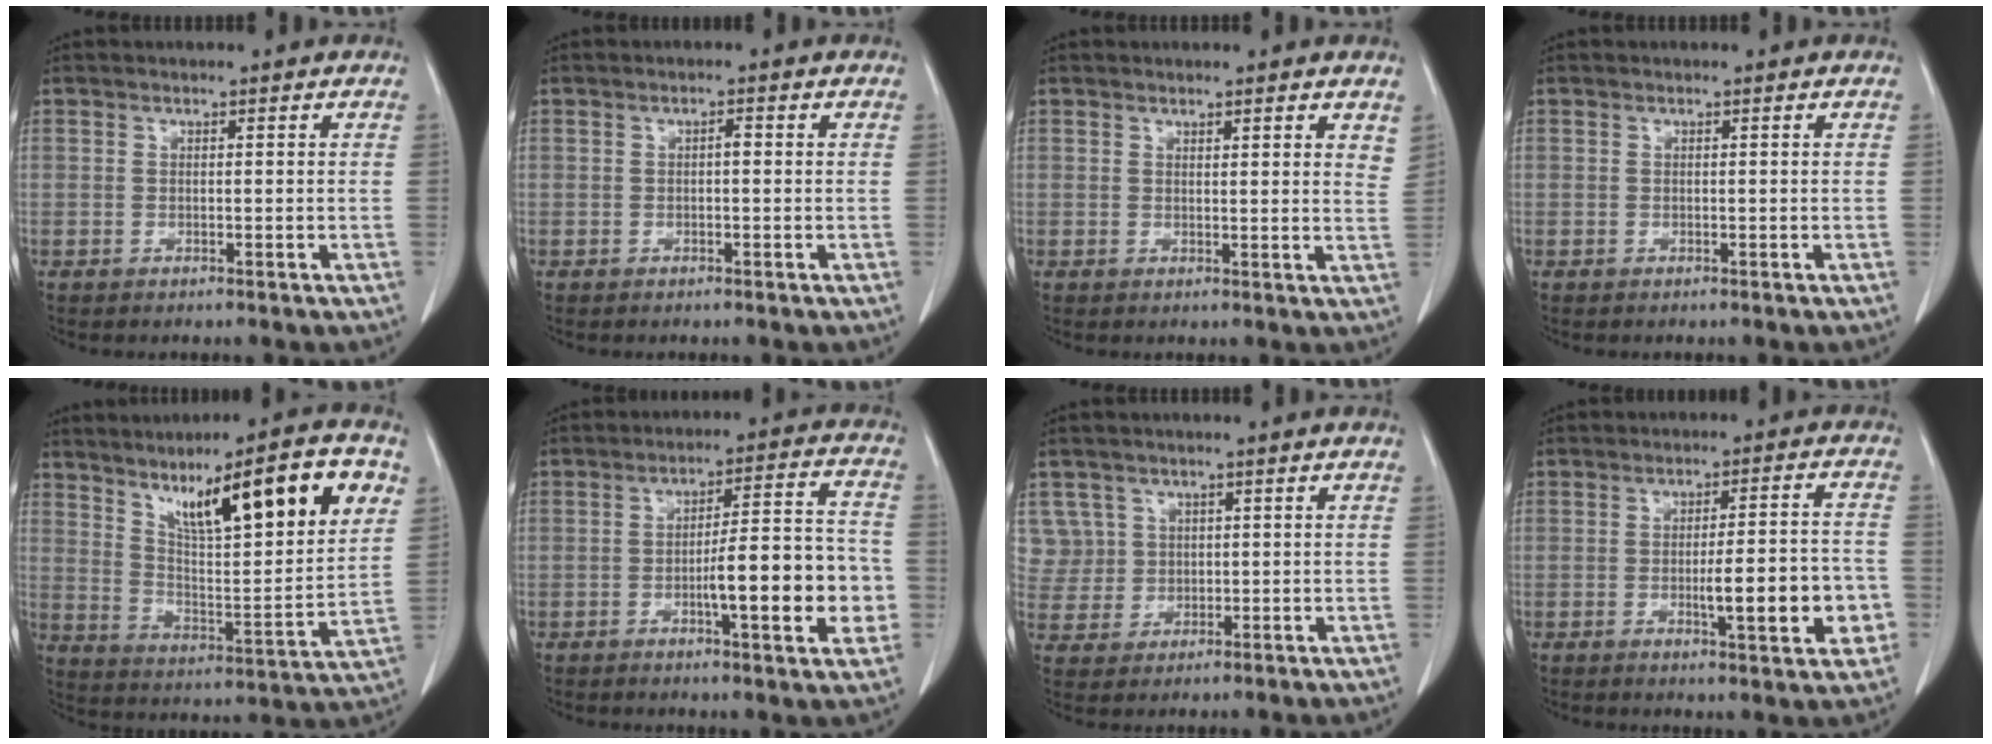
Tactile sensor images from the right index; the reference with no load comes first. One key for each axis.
{"total": 0.9, "fx": -0.1, "fy": 0.3, "fz": 0.8, "tx": -0.014, "ty": 0.003, "tz": -0.001}
{"total": 4.1, "fx": 3.4, "fy": 0.7, "fz": 2.2, "tx": -0.024, "ty": -0.013, "tz": 0.031}
{"total": 0.0}
{"total": 21.0, "fx": 10.7, "fy": 2.9, "fz": 17.8, "tx": -0.266, "ty": 0.012, "tz": 0.172}
{"total": 12.6, "fx": -3.0, "fy": 2.1, "fz": 12.0, "tx": -0.172, "ty": 0.016, "tz": -0.042}
{"total": 5.7, "fx": 2.3, "fy": 5.2, "fz": -0.2, "tx": 0.009, "ty": 0.014, "tz": 0.055}
{"total": 9.7, "fx": -2.6, "fy": 1.6, "fz": 9.2, "tx": -0.126, "ty": 0.007, "tz": -0.032}